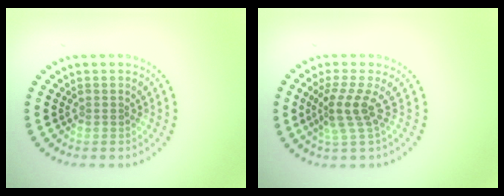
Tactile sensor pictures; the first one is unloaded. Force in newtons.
{"total": 3.0, "press": 2.0, "slide": 2.2}